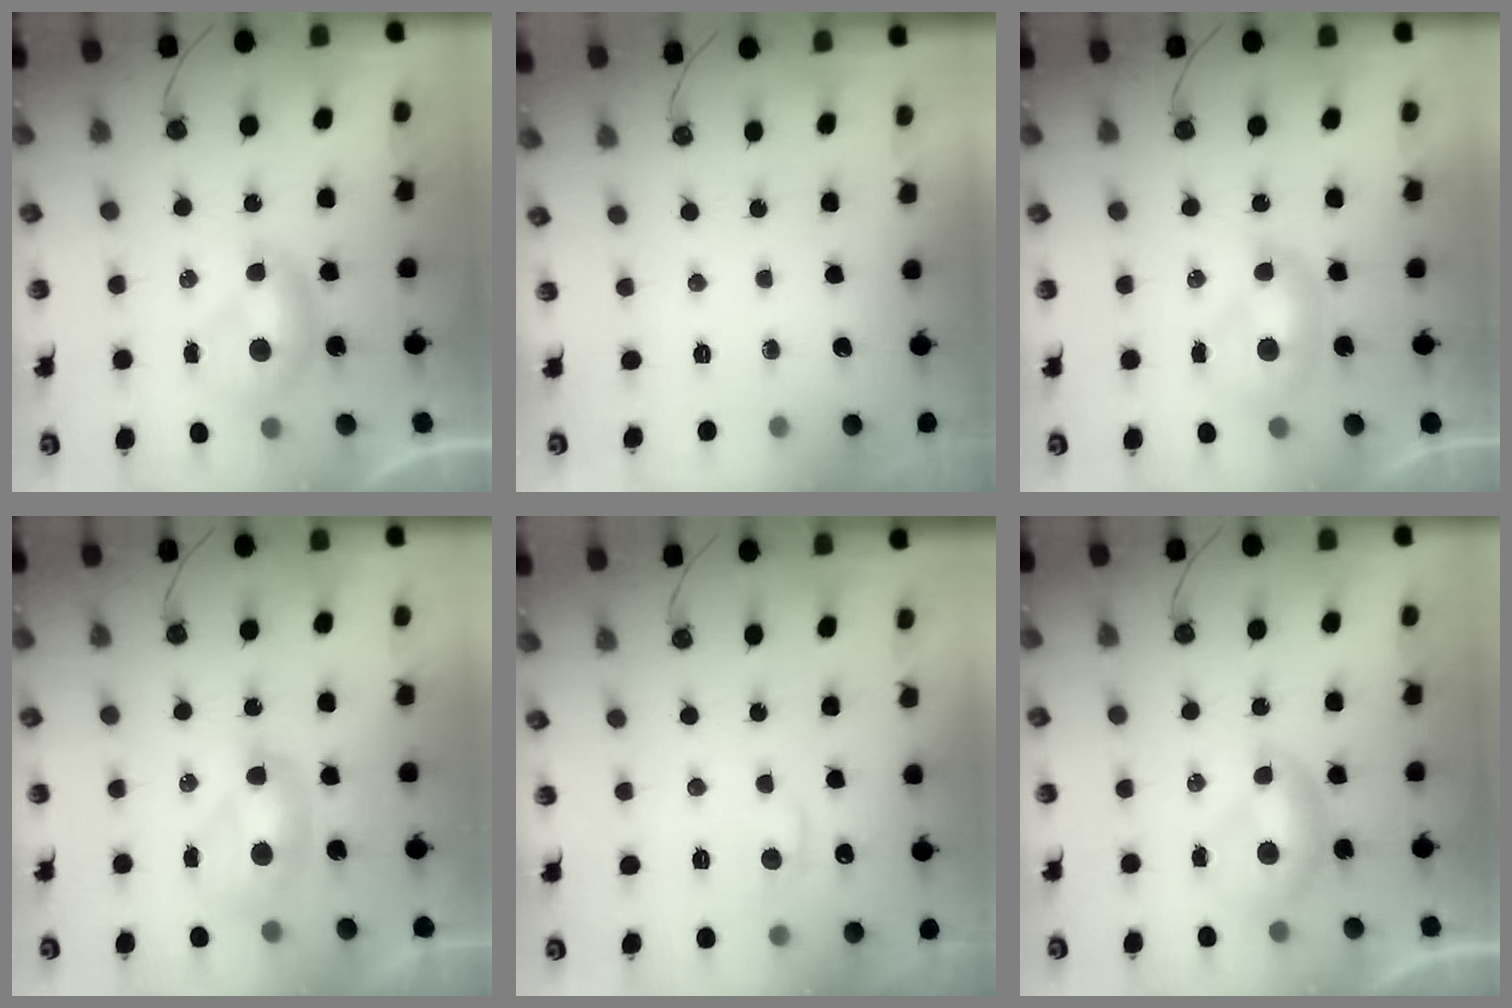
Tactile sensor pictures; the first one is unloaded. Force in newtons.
{"total": 0.0}
{"total": 1.6, "press": 1.5, "slide": 0.1}
{"total": 2.1, "press": 2.1, "slide": 0.2}
{"total": 0.9, "press": 0.5, "slide": 0.7}
{"total": 0.0}